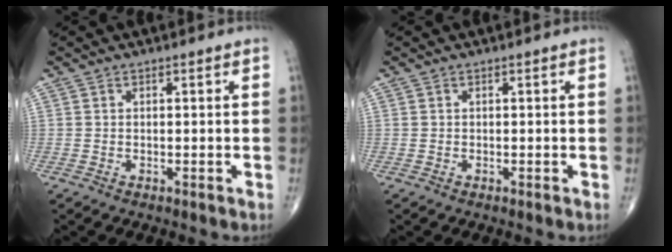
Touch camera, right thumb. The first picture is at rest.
{"total": 0.0}